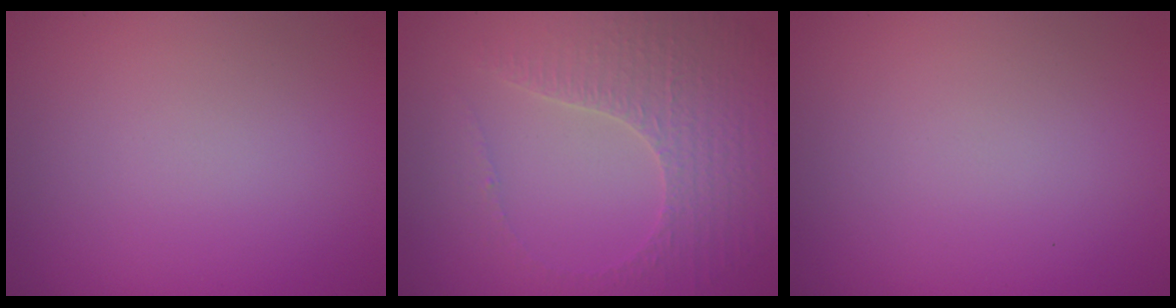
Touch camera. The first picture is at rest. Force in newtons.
{"total": 3.3, "press": 3.1, "slide": 1.0}
{"total": 0.0}